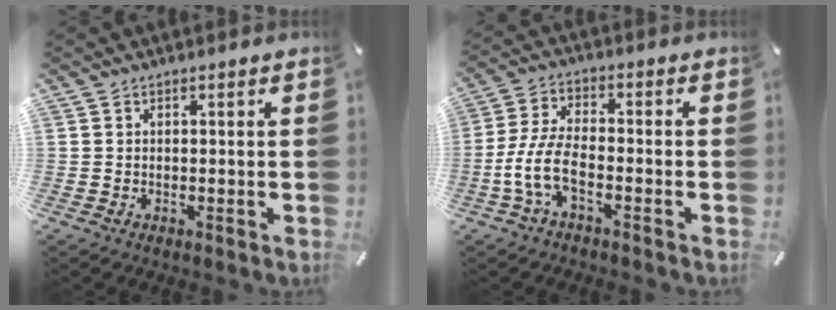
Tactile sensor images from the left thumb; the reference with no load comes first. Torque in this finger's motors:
{"motor_torque": [-0.25, 0.89, 0.87, 0.24, 0.15]}